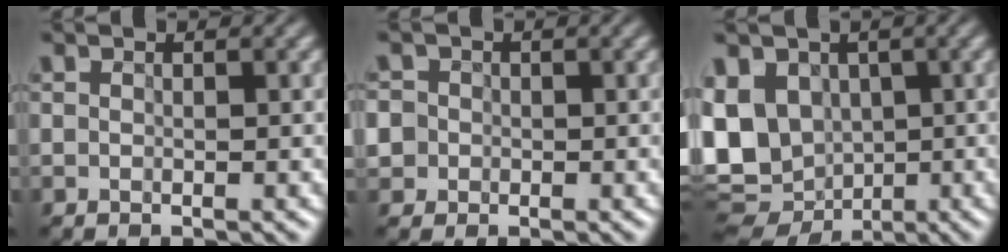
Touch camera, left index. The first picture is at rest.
{"total": 5.5, "force": [-0.8, 5.2, 1.5], "torque": [-0.047, 0.024, -0.033]}
{"total": 12.9, "force": [-1.6, 10.4, 7.5], "torque": [-0.174, 0.003, -0.031]}